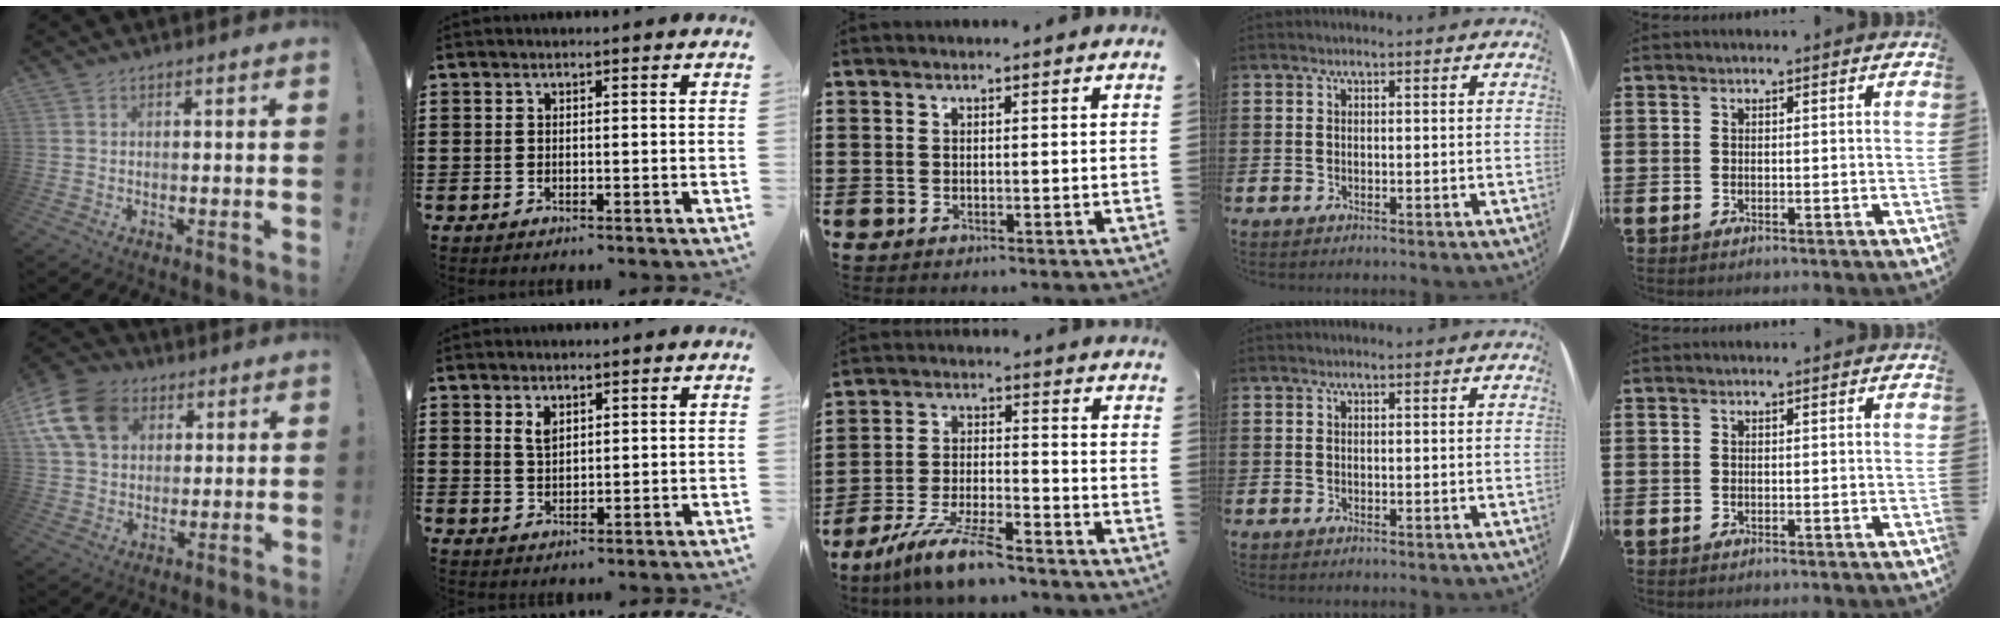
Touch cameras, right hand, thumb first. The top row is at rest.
{"thumb": {"total": 15.1, "force": [5.8, 11.5, 8.0], "torque": [-0.139, -0.021, 0.116]}, "index": {"total": 2.3, "force": [1.4, 1.2, 1.4], "torque": [-0.032, 0.002, 0.027]}, "middle": {"total": 9.4, "force": [-7.9, 0.9, 5.0], "torque": [-0.111, 0.000, -0.154]}}